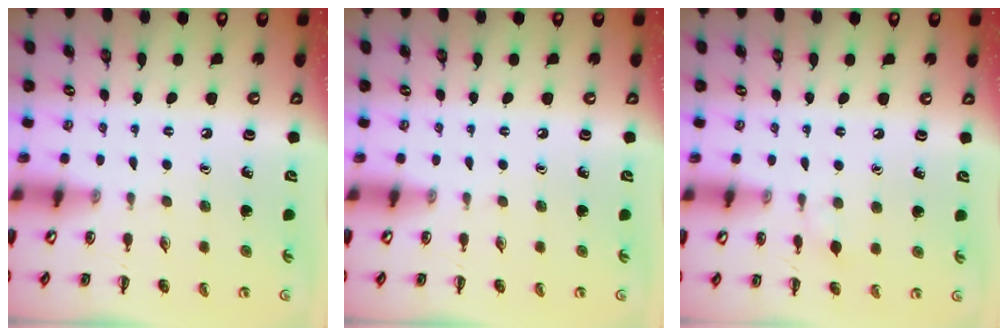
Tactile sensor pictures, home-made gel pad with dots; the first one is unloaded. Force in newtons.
{"total": 0.0}
{"total": 4.1, "press": 3.8, "slide": 1.5}